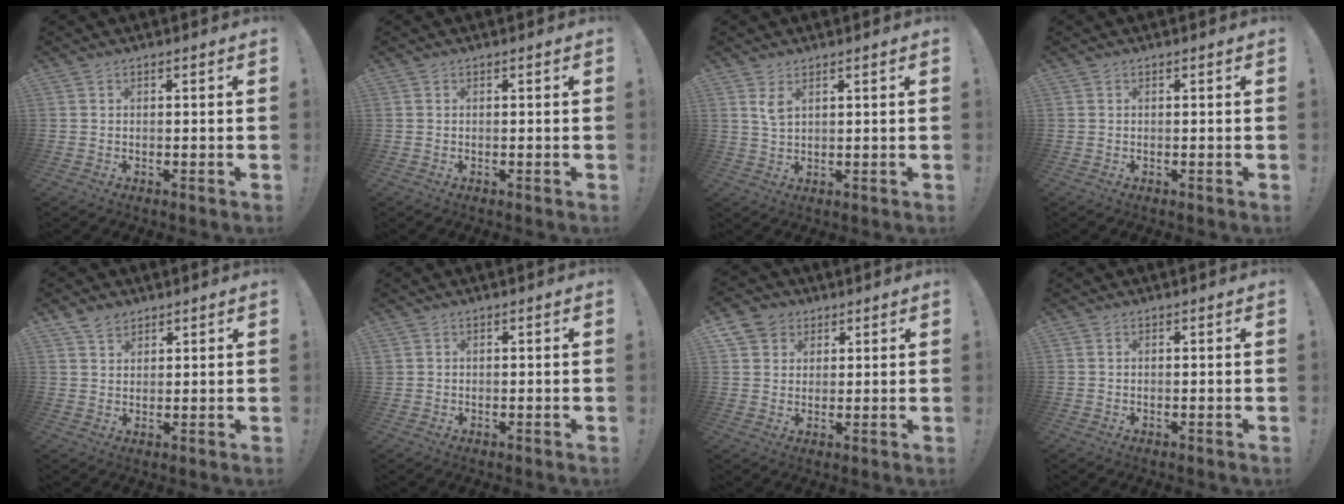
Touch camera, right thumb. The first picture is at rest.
{"total": 0.0}
{"total": 3.5, "force": [1.9, 1.5, 2.5], "torque": [-0.040, -0.009, 0.031]}
{"total": 0.0}
{"total": 4.4, "force": [3.3, 2.6, 1.3], "torque": [-0.025, -0.012, 0.062]}
{"total": 0.7, "force": [0.3, 0.7, 0.0], "torque": [-0.001, 0.002, 0.006]}
{"total": 6.9, "force": [3.6, 5.7, 1.3], "torque": [-0.019, -0.018, 0.072]}
{"total": 0.0}